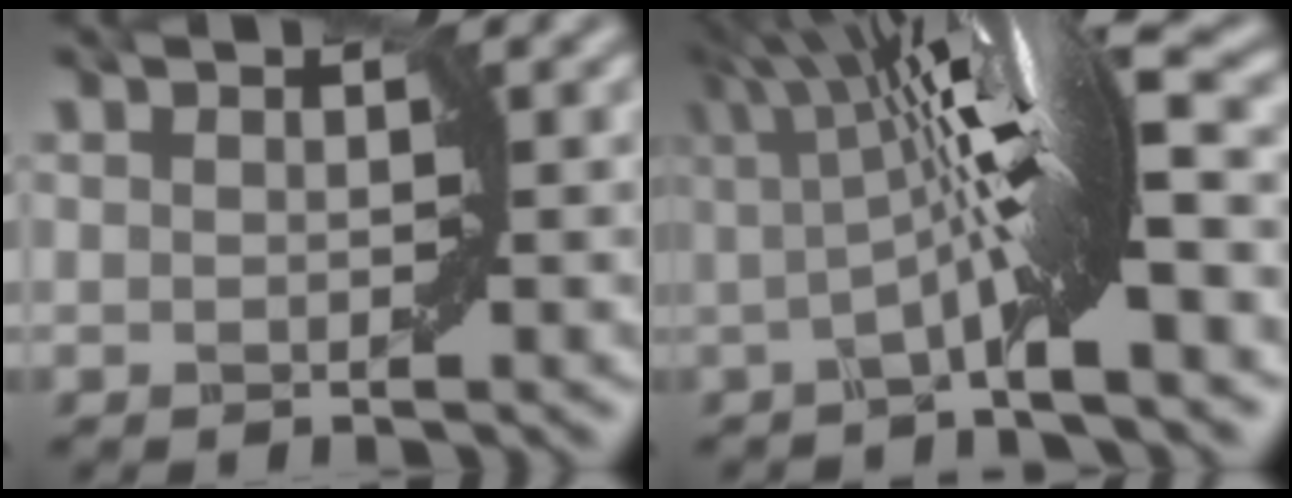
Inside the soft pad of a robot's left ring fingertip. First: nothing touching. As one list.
[{"total": 9.0, "force": [0.5, 2.2, 8.8], "torque": [-0.126, 0.003, 0.002]}]